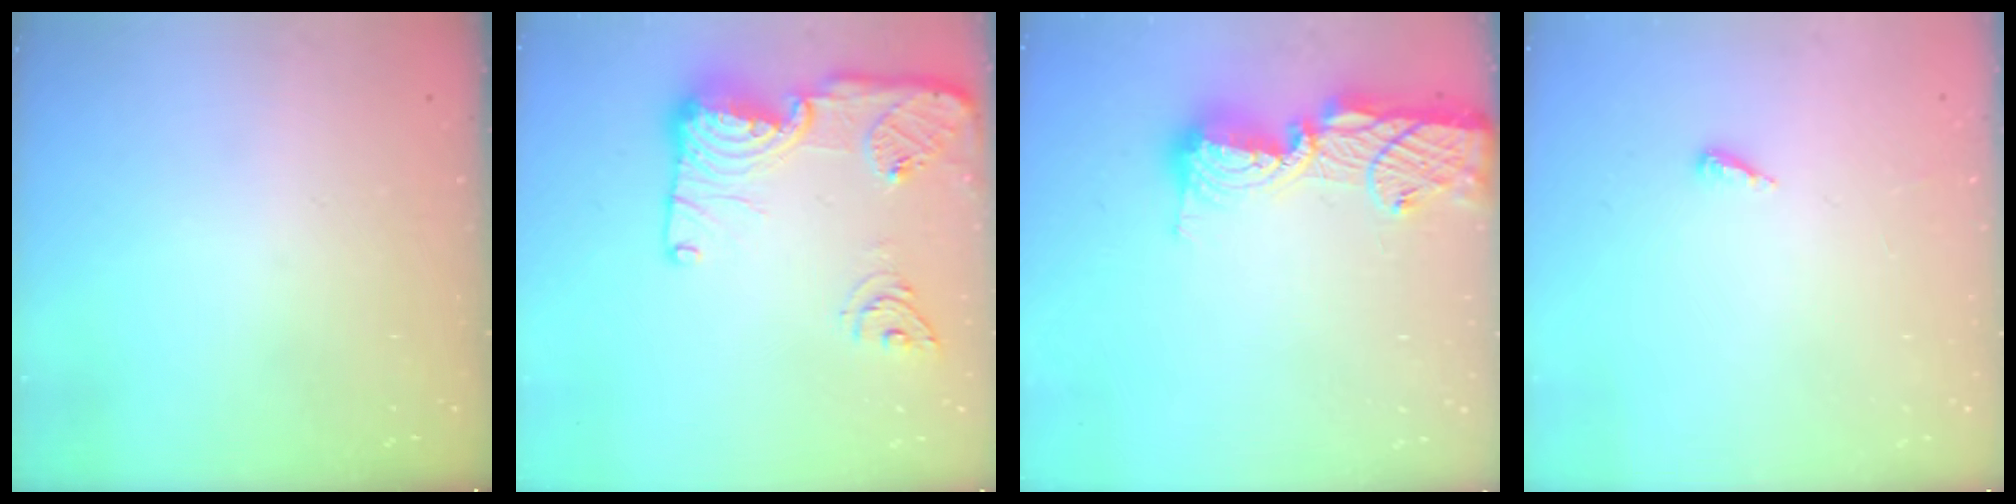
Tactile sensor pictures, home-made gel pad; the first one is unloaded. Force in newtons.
{"total": 18.5, "press": 18.4, "slide": 2.0}
{"total": 16.6, "press": 16.1, "slide": 4.0}
{"total": 2.8, "press": 2.8, "slide": 0.2}